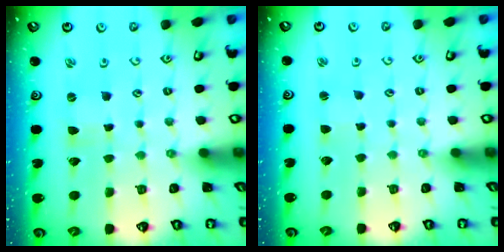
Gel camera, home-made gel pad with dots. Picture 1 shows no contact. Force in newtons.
{"total": 0.7, "press": 0.7, "slide": 0.1}